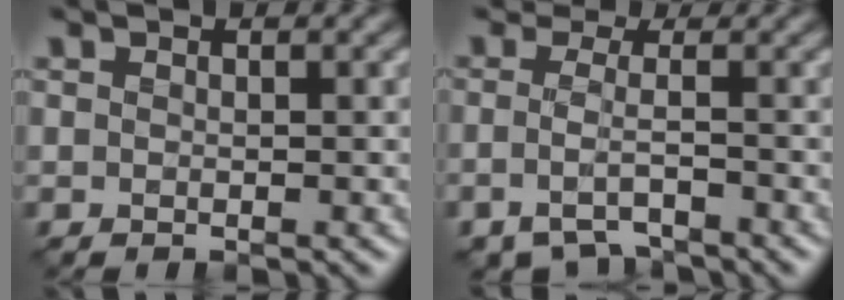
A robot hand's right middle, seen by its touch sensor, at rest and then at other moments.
{"total": 3.0, "force": [-2.1, 1.4, 1.7], "torque": [-0.020, -0.009, -0.032]}